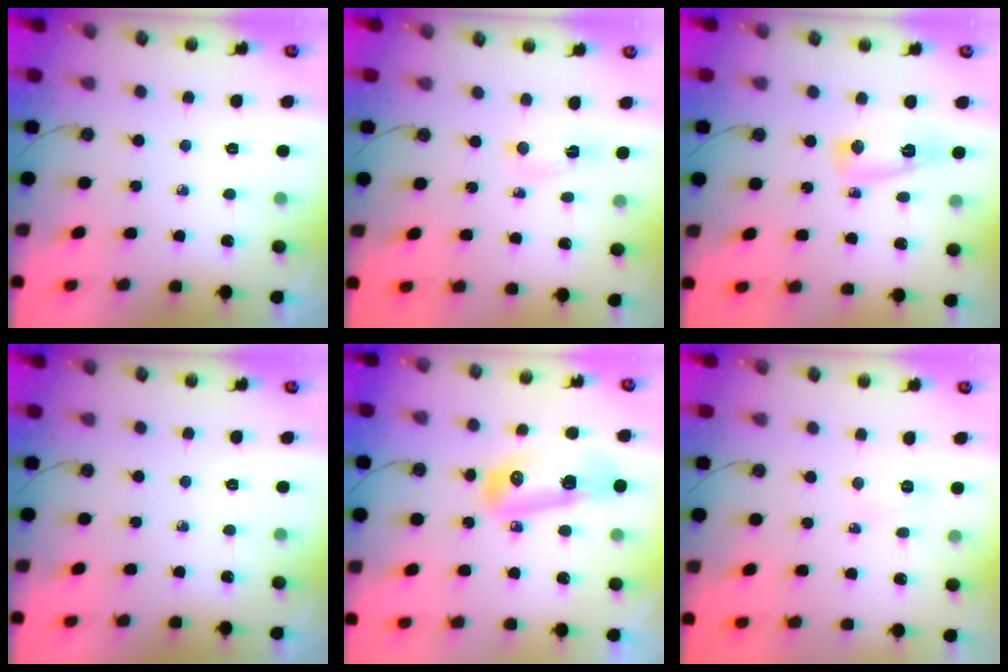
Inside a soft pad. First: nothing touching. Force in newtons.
{"total": 2.6, "press": 1.3, "slide": 2.2}
{"total": 6.7, "press": 6.6, "slide": 0.9}
{"total": 0.0}
{"total": 14.5, "press": 13.9, "slide": 4.0}
{"total": 3.3, "press": 3.3, "slide": 0.6}